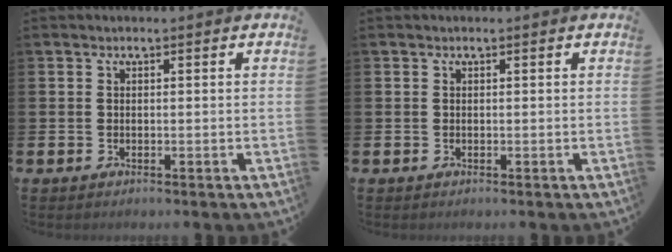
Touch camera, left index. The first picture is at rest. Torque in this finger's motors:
{"motor_torque": [-0.02, 0.02, 0.00, -0.01]}